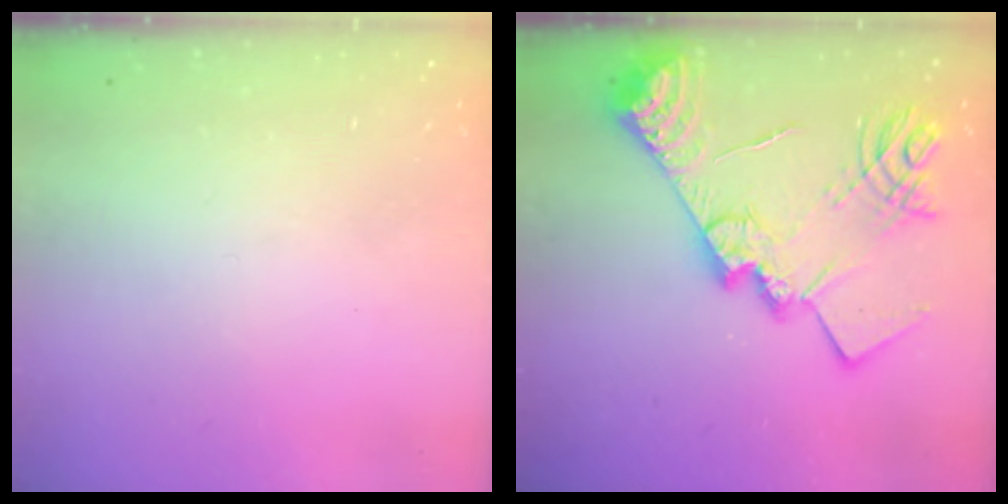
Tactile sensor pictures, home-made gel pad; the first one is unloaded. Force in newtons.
{"total": 24.3, "press": 24.2, "slide": 2.0}